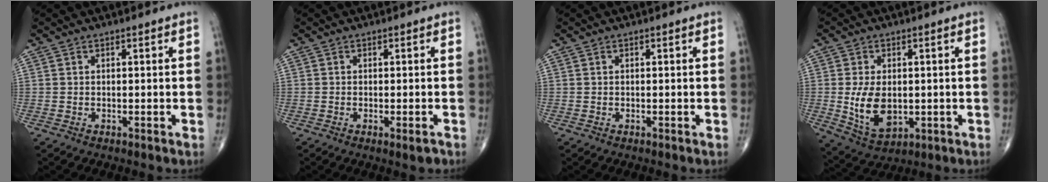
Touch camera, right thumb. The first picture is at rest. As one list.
[{"total": 1.8, "force": [-0.9, 0.5, 1.5], "torque": [-0.019, -0.002, -0.011]}, {"total": 0.0}, {"total": 9.5, "force": [-0.5, 6.0, 7.4], "torque": [-0.121, -0.012, 0.005]}]